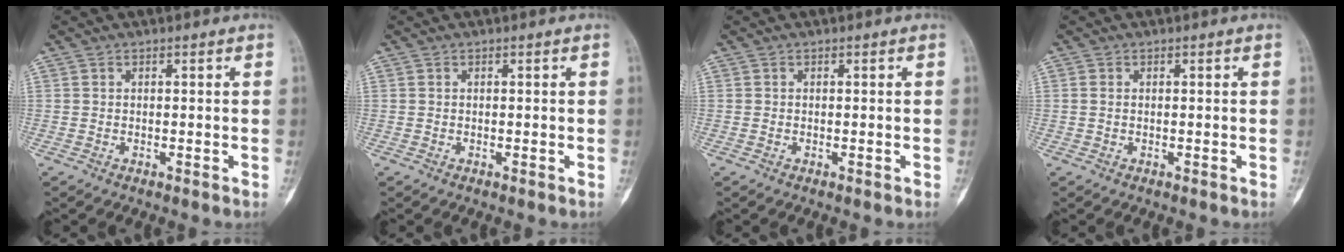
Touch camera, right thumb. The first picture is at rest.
{"total": 0.0}
{"total": 0.0}
{"total": 0.6, "force": [0.0, 0.4, 0.4], "torque": [-0.009, 0.000, -0.001]}